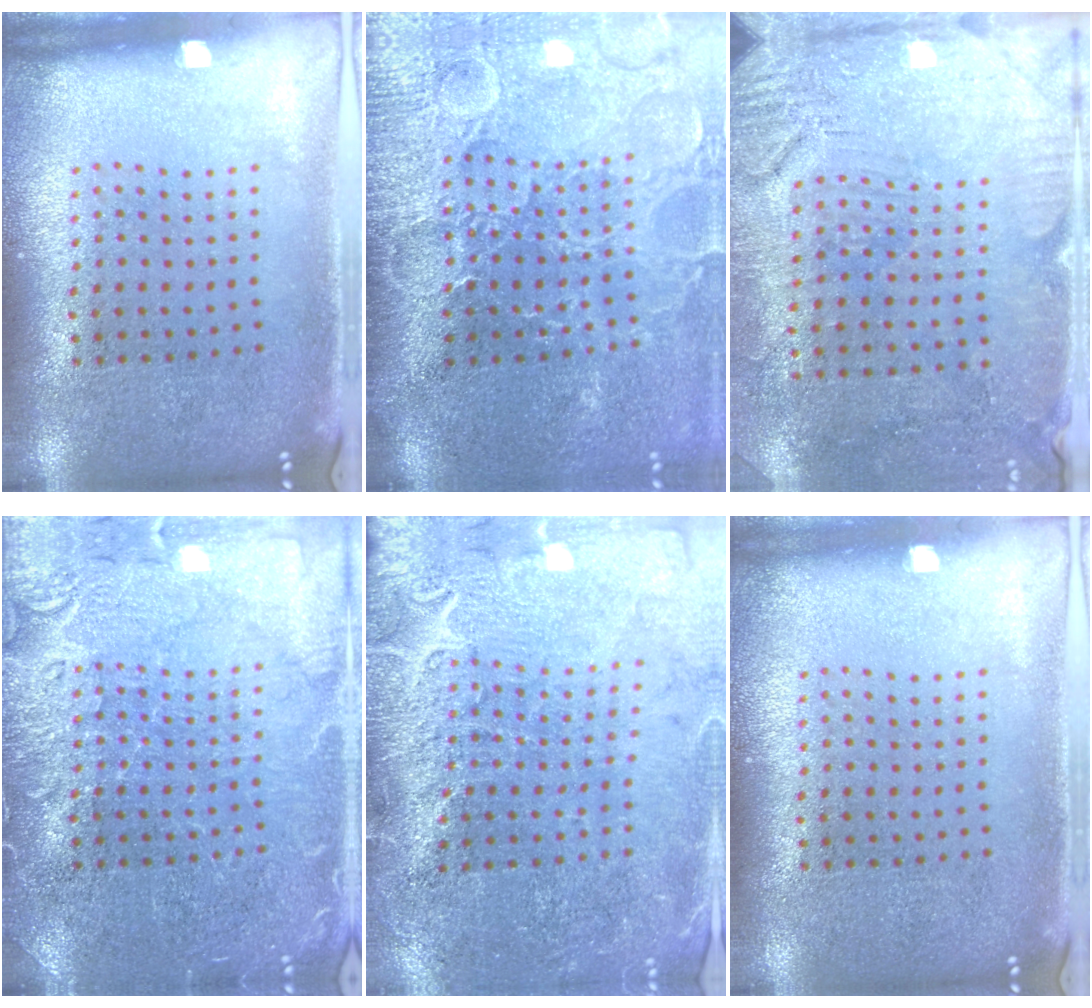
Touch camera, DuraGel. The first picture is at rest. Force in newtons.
{"total": 4.1, "press": 3.7, "slide": 1.7}
{"total": 2.9, "press": 2.7, "slide": 1.1}
{"total": 4.8, "press": 4.7, "slide": 0.8}
{"total": 3.1, "press": 3.1, "slide": 0.5}
{"total": 0.0}